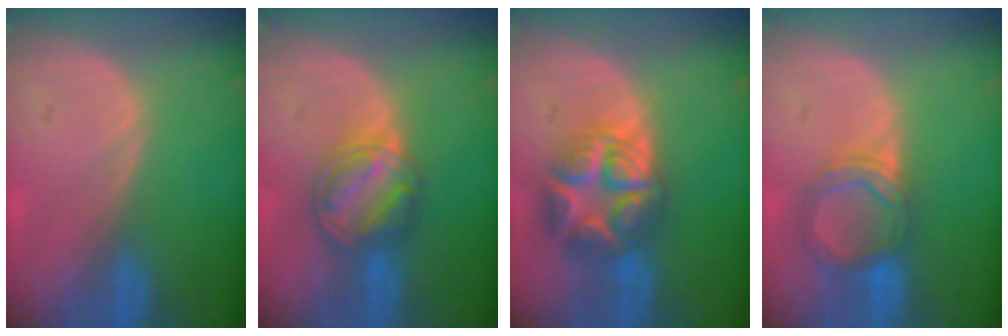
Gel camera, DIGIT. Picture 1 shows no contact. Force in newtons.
{"total": 6.9, "press": 6.3, "slide": 2.8}
{"total": 9.0, "press": 9.0, "slide": 0.4}
{"total": 5.4, "press": 5.3, "slide": 0.9}